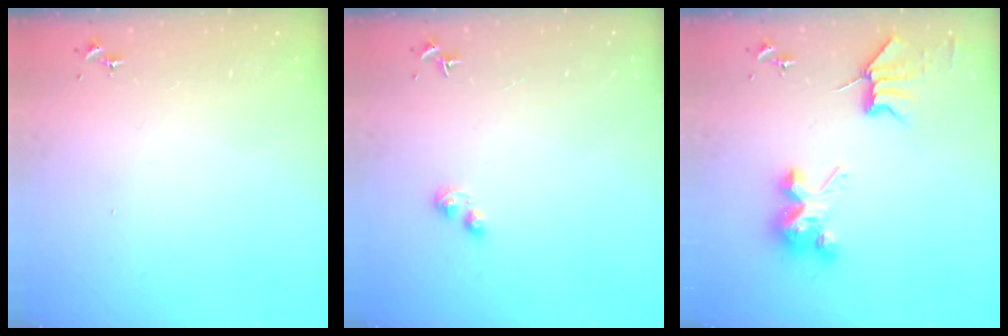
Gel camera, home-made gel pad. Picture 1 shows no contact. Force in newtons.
{"total": 3.2, "press": 3.2, "slide": 0.5}
{"total": 7.9, "press": 7.9, "slide": 0.4}